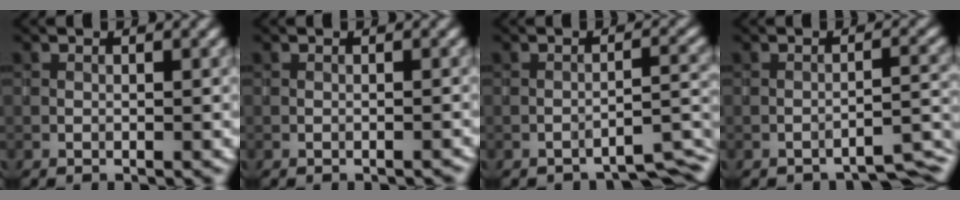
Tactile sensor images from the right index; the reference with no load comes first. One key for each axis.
{"total": 0.6, "fx": -0.6, "fy": 0.1, "fz": 0.0, "tx": -0.002, "ty": 0.001, "tz": -0.008}
{"total": 4.0, "fx": -3.7, "fy": 0.1, "fz": 1.4, "tx": -0.018, "ty": 0.002, "tz": -0.051}
{"total": 3.4, "fx": -3.2, "fy": 0.1, "fz": 1.2, "tx": -0.014, "ty": 0.003, "tz": -0.046}